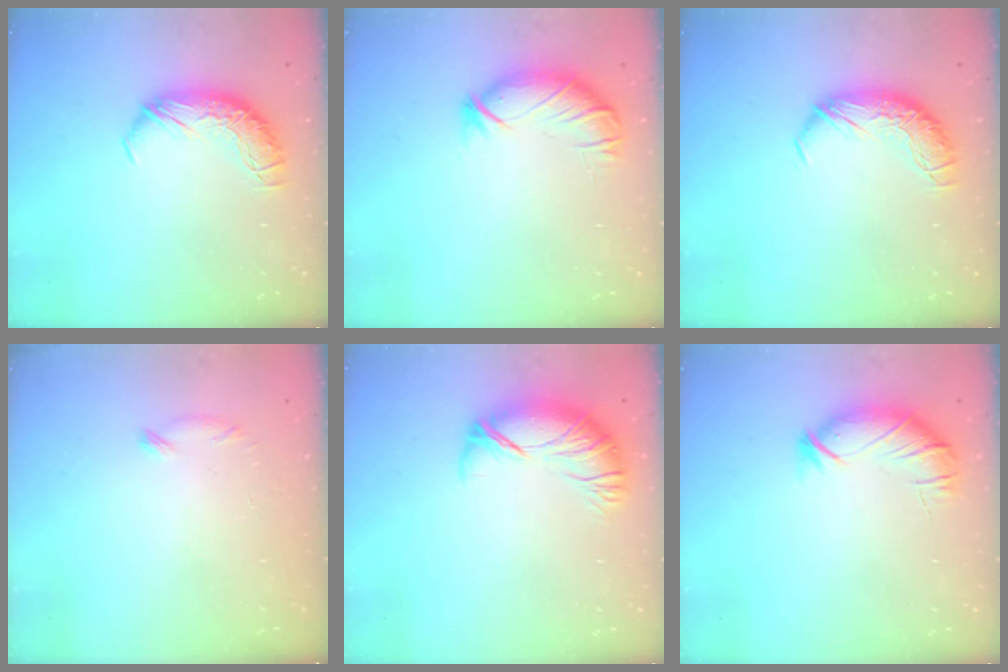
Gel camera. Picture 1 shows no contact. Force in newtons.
{"total": 2.7, "press": 2.6, "slide": 0.9}
{"total": 0.0}
{"total": 7.0, "press": 7.0, "slide": 0.6}
{"total": 2.6, "press": 1.8, "slide": 1.9}
{"total": 3.0, "press": 2.5, "slide": 1.7}